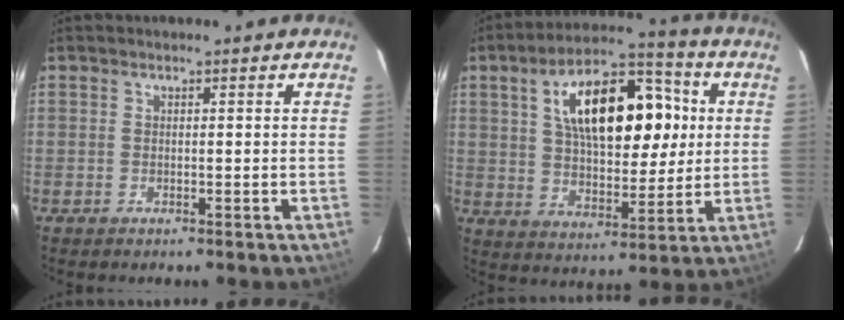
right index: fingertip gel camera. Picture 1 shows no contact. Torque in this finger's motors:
{"motor_torque": [0.88, -0.05, 1.05, 0.21]}